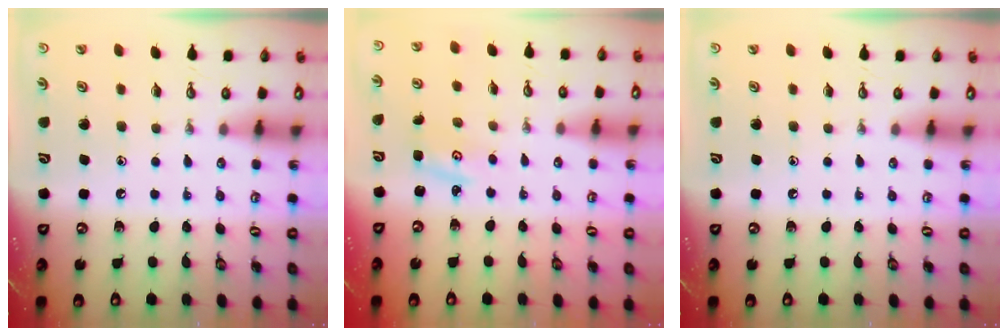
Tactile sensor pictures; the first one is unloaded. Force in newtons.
{"total": 2.7, "press": 2.7, "slide": 0.4}
{"total": 0.0}